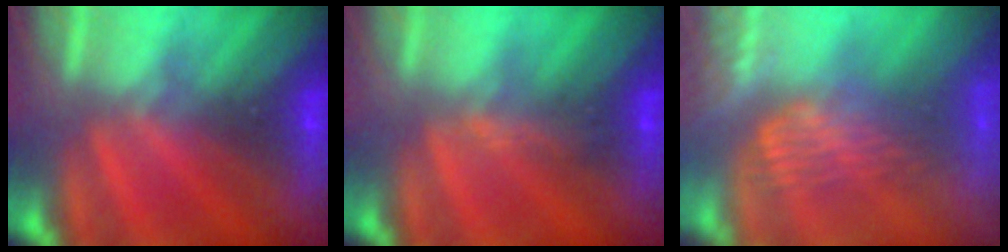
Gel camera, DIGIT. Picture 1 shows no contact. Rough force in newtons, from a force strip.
{"total": 2.9}
{"total": 3.9}